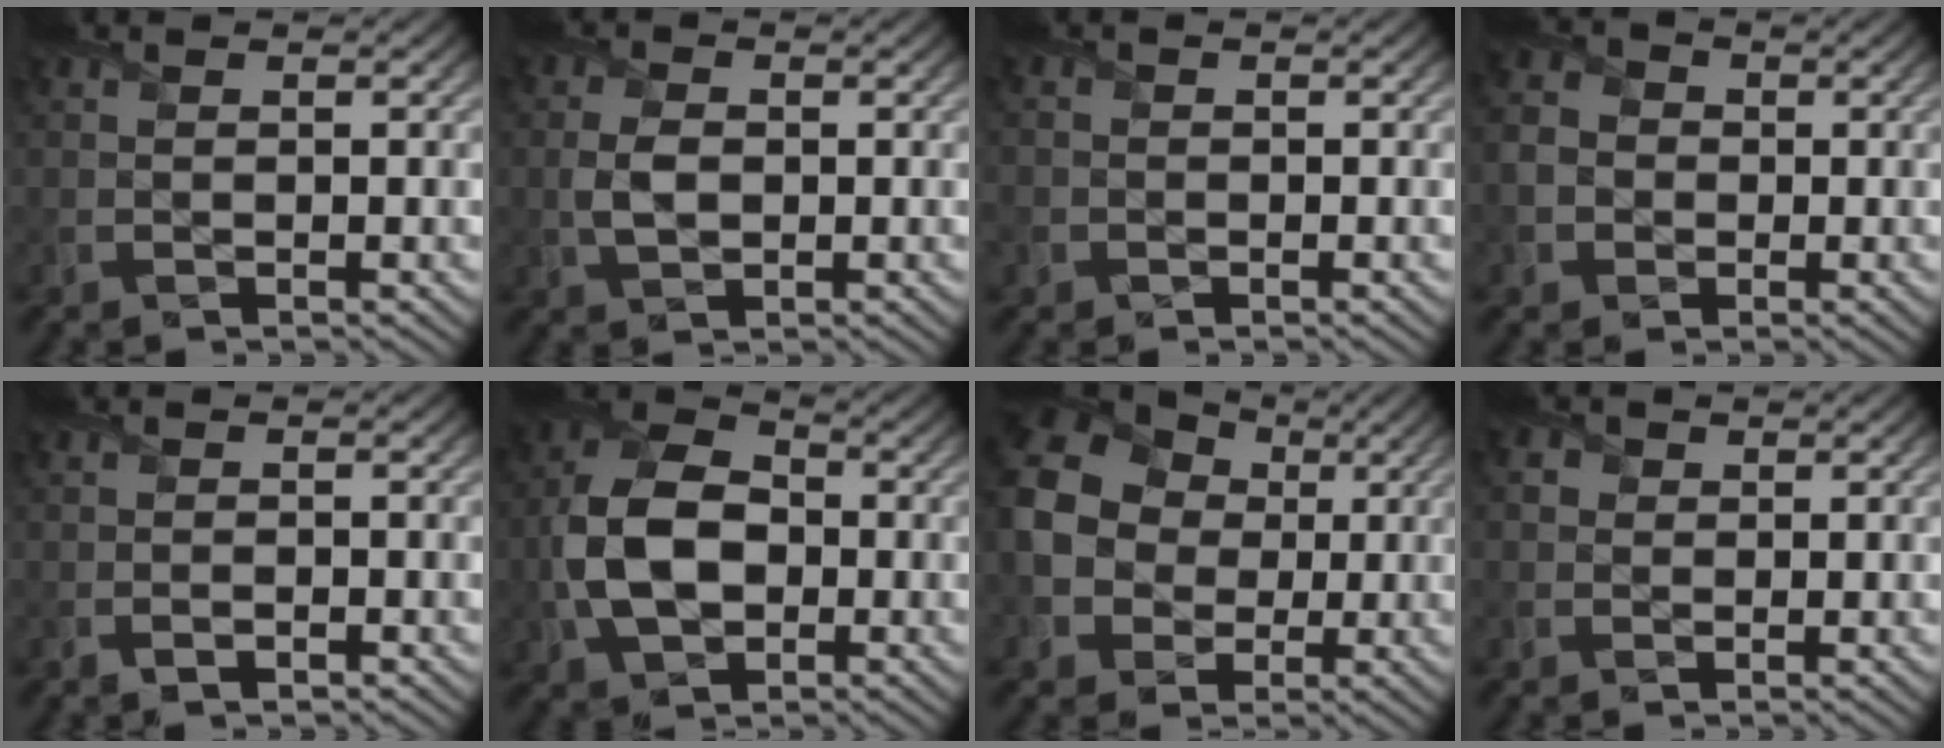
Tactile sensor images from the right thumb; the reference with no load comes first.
{"total": 3.3, "force": [-0.2, 2.2, 2.5], "torque": [-0.062, 0.000, -0.004]}
{"total": 1.0, "force": [-0.4, 0.9, 0.0], "torque": [0.008, 0.005, -0.013]}
{"total": 4.2, "force": [-0.8, 3.8, 1.7], "torque": [-0.052, -0.004, -0.021]}
{"total": 1.0, "force": [-0.6, 0.1, 0.8], "torque": [-0.019, 0.002, -0.013]}
{"total": 10.4, "force": [-1.7, 7.0, 7.5], "torque": [-0.177, -0.001, -0.041]}
{"total": 17.0, "force": [0.6, 15.1, 7.7], "torque": [-0.237, 0.013, -0.030]}
{"total": 1.6, "force": [0.3, 1.5, 0.5], "torque": [-0.016, 0.003, -0.001]}